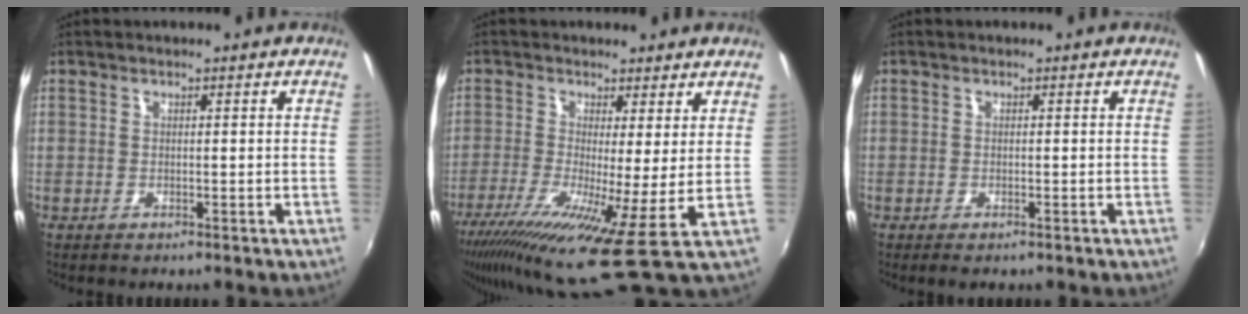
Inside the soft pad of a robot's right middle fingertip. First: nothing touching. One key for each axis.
{"total": 12.5, "fx": -2.5, "fy": 1.7, "fz": 12.1, "tx": -0.235, "ty": -0.042, "tz": -0.054}
{"total": 1.1, "fx": -0.9, "fy": 0.5, "fz": 0.5, "tx": -0.010, "ty": -0.005, "tz": -0.017}